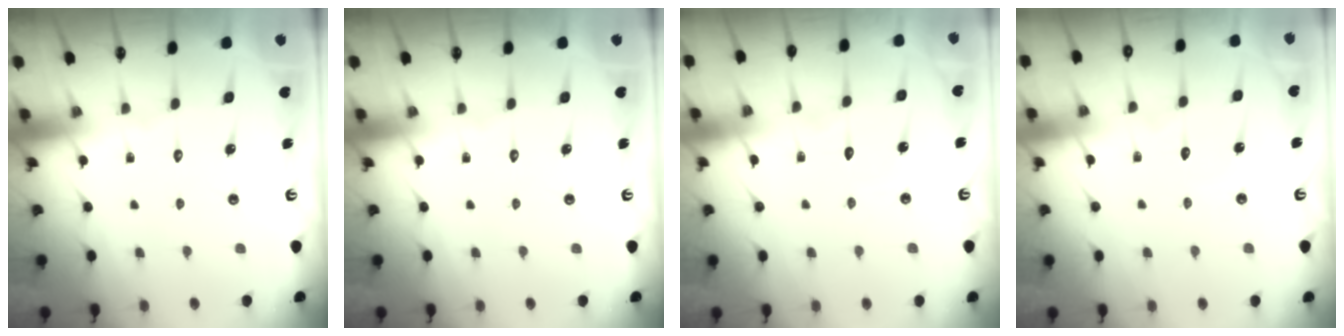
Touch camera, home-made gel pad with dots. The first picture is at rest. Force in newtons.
{"total": 0.0}
{"total": 3.4, "press": 3.4, "slide": 0.4}
{"total": 2.8, "press": 2.8, "slide": 0.3}